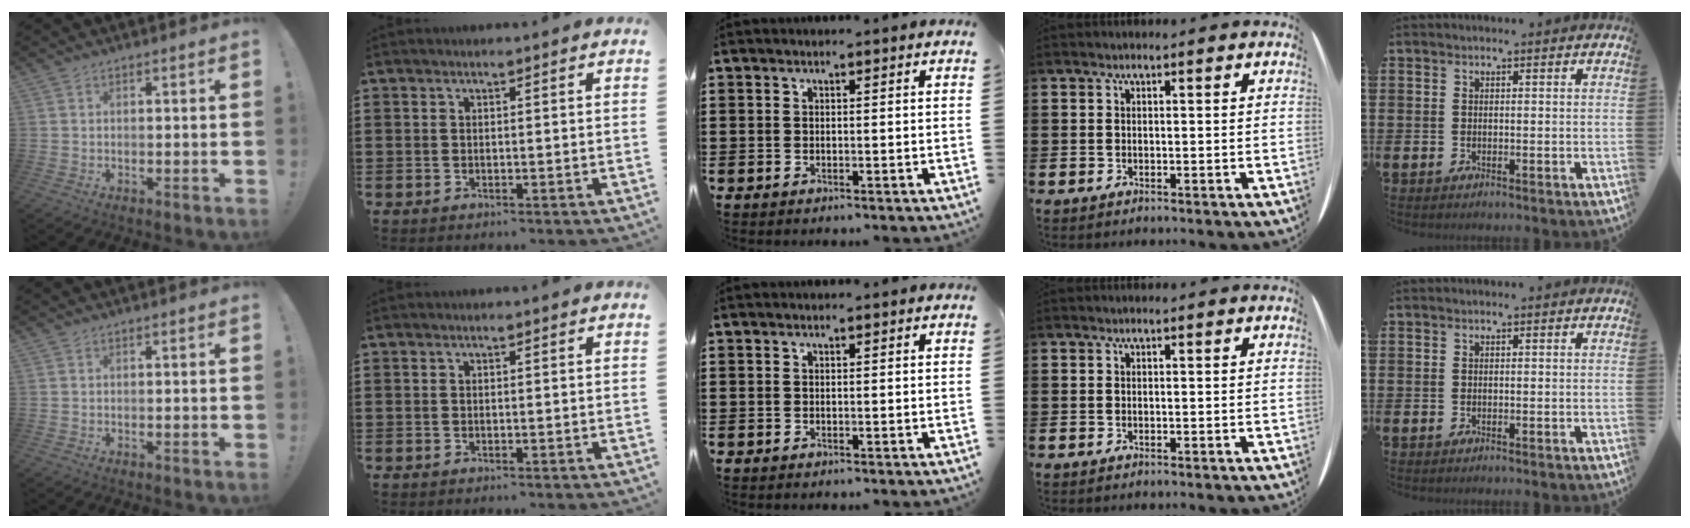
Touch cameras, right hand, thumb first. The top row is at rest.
{}